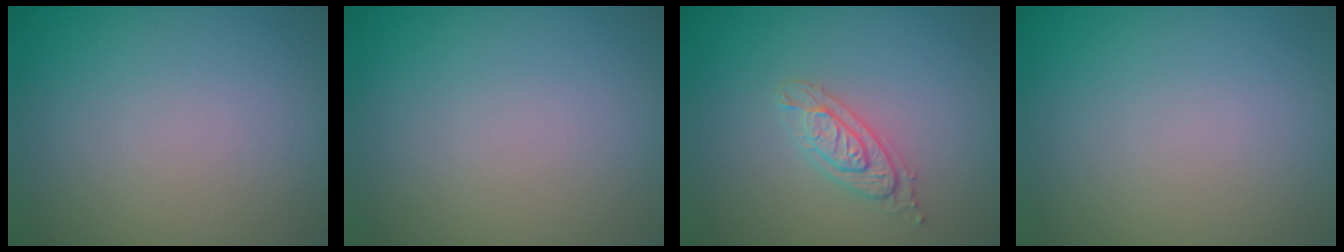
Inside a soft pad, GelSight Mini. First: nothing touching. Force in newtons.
{"total": 0.0}
{"total": 2.2, "press": 2.1, "slide": 0.5}
{"total": 0.0}